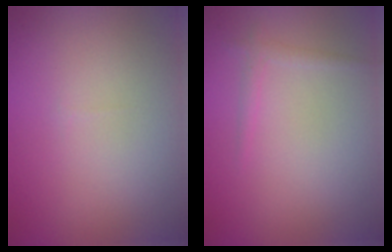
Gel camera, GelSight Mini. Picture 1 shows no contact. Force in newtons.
{"total": 0.9, "press": 0.9, "slide": 0.1}